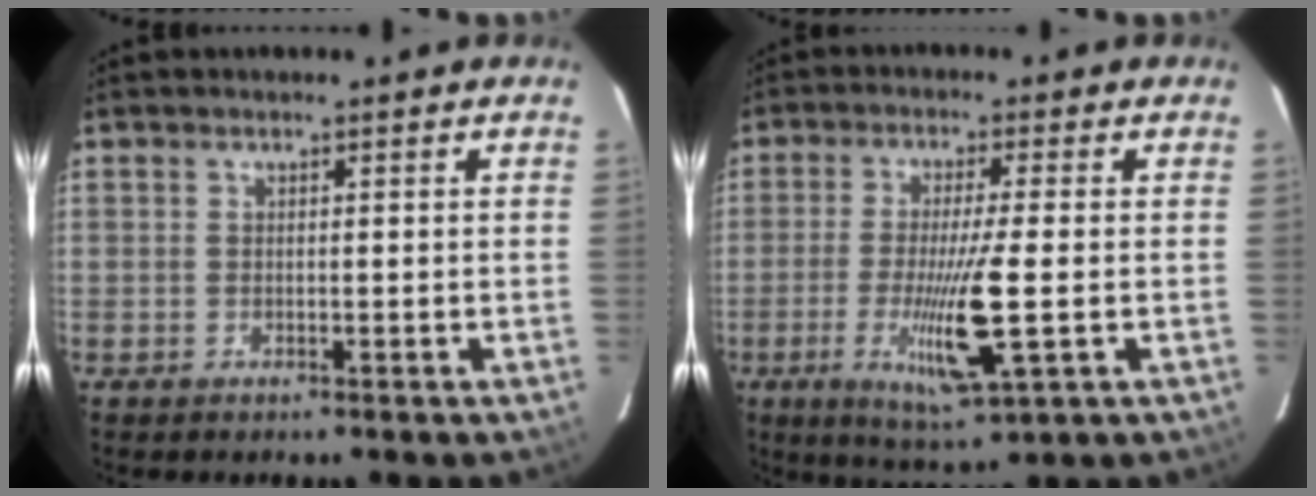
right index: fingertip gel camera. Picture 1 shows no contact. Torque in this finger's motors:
{"motor_torque": [0.74, -0.07, 0.31, 0.15]}